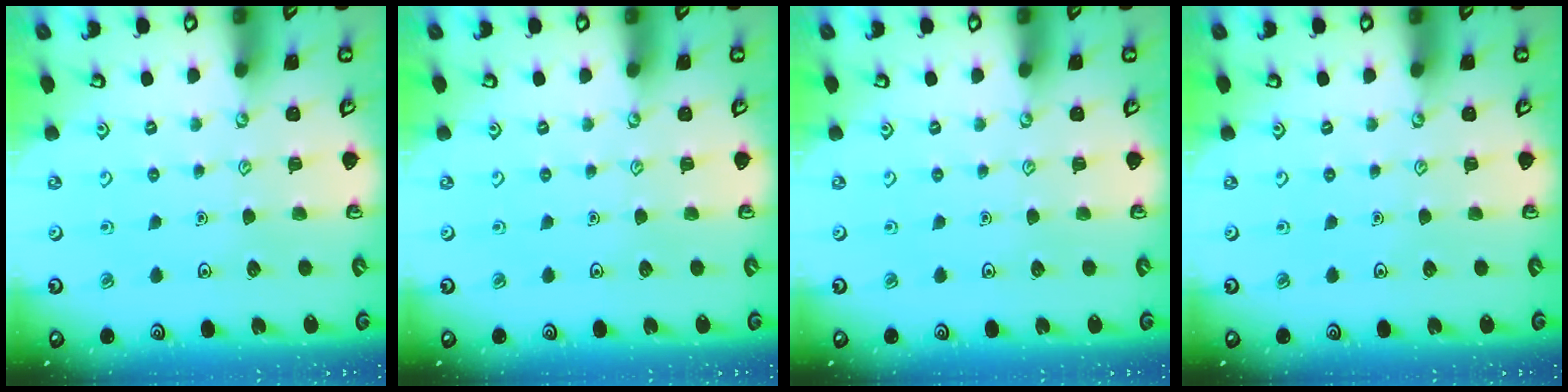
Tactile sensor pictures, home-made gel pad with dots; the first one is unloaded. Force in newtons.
{"total": 0.0}
{"total": 0.0}
{"total": 0.0}